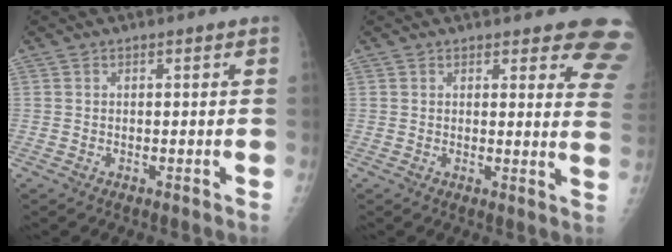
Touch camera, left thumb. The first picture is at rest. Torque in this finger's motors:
{"motor_torque": [3.30, 1.70, 1.25, -0.63, 0.19]}